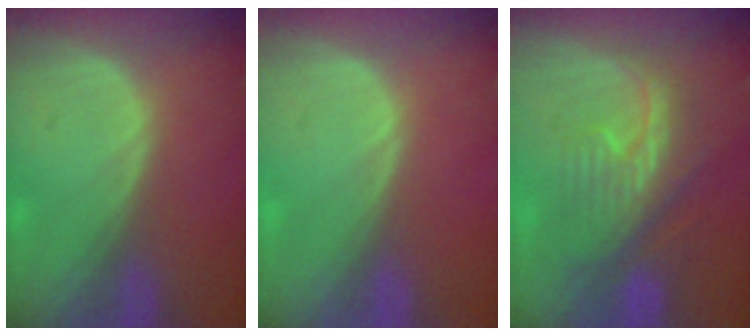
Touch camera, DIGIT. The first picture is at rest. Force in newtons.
{"total": 0.0}
{"total": 7.9, "press": 7.8, "slide": 1.2}